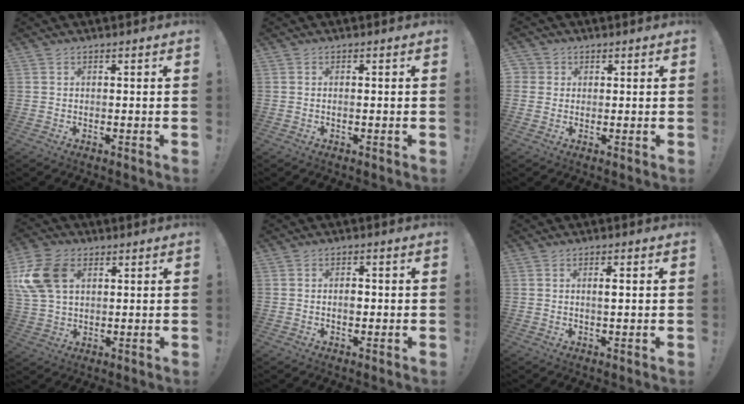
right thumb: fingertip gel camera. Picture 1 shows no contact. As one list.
[{"total": 0.6, "force": [-0.2, -0.2, 0.5], "torque": [-0.010, -0.001, -0.004]}, {"total": 2.8, "force": [0.7, 2.6, 0.5], "torque": [-0.011, 0.002, 0.012]}, {"total": 15.5, "force": [4.1, 10.4, 10.6], "torque": [-0.216, -0.001, 0.079]}, {"total": 2.2, "force": [-0.3, 1.4, 1.7], "torque": [-0.017, 0.000, -0.009]}, {"total": 2.0, "force": [0.3, 0.3, 1.9], "torque": [-0.023, -0.006, 0.001]}]